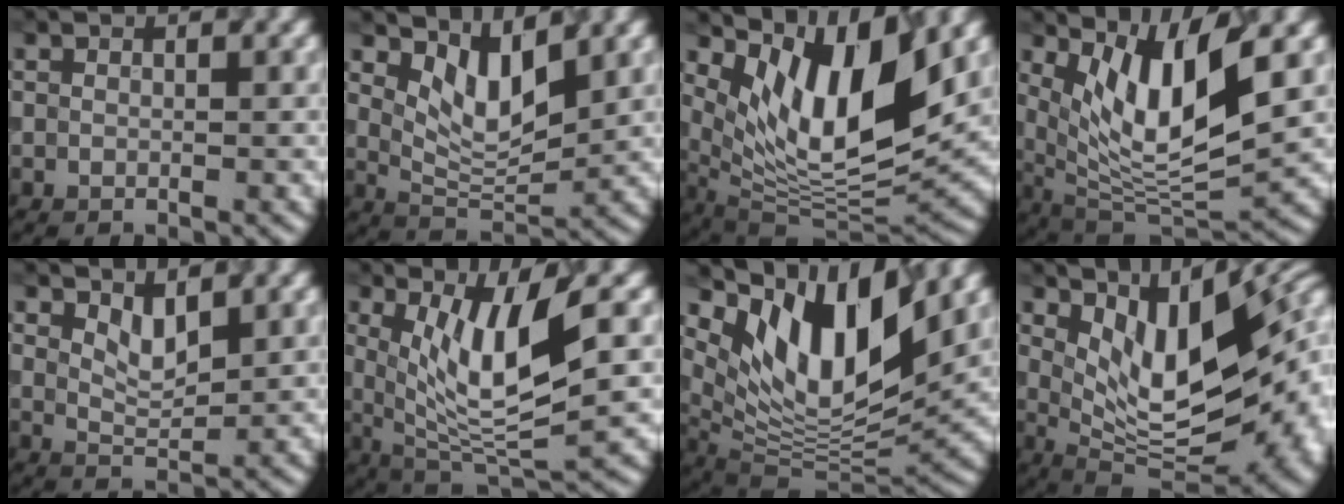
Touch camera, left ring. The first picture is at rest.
{"total": 4.7, "force": [2.3, 2.0, 3.5], "torque": [-0.070, -0.012, 0.045]}
{"total": 11.4, "force": [4.7, 4.2, 9.5], "torque": [-0.159, -0.016, 0.094]}
{"total": 9.3, "force": [3.0, 3.2, 8.2], "torque": [-0.148, -0.016, 0.057]}
{"total": 2.2, "force": [1.4, 0.9, 1.5], "torque": [-0.029, -0.008, 0.029]}
{"total": 8.3, "force": [1.5, 2.3, 7.8], "torque": [-0.139, -0.017, 0.035]}
{"total": 12.0, "force": [6.5, 4.3, 9.1], "torque": [-0.147, -0.010, 0.128]}
{"total": 14.4, "force": [2.9, 5.9, 12.8], "torque": [-0.165, 0.004, 0.057]}